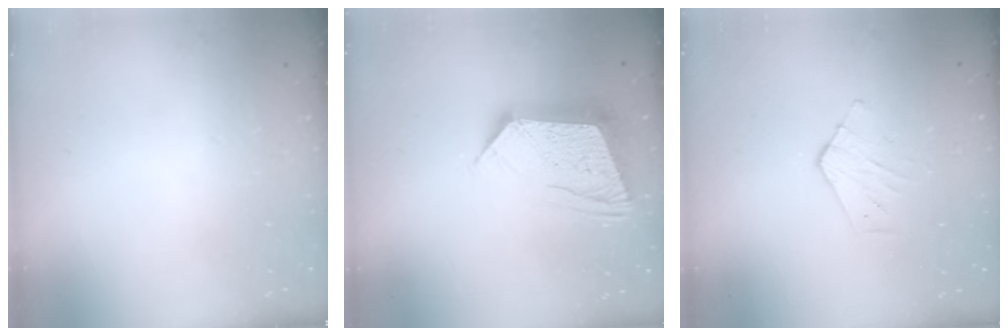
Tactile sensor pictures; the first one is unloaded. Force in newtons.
{"total": 14.3, "press": 14.2, "slide": 1.1}
{"total": 3.3, "press": 3.3, "slide": 0.3}